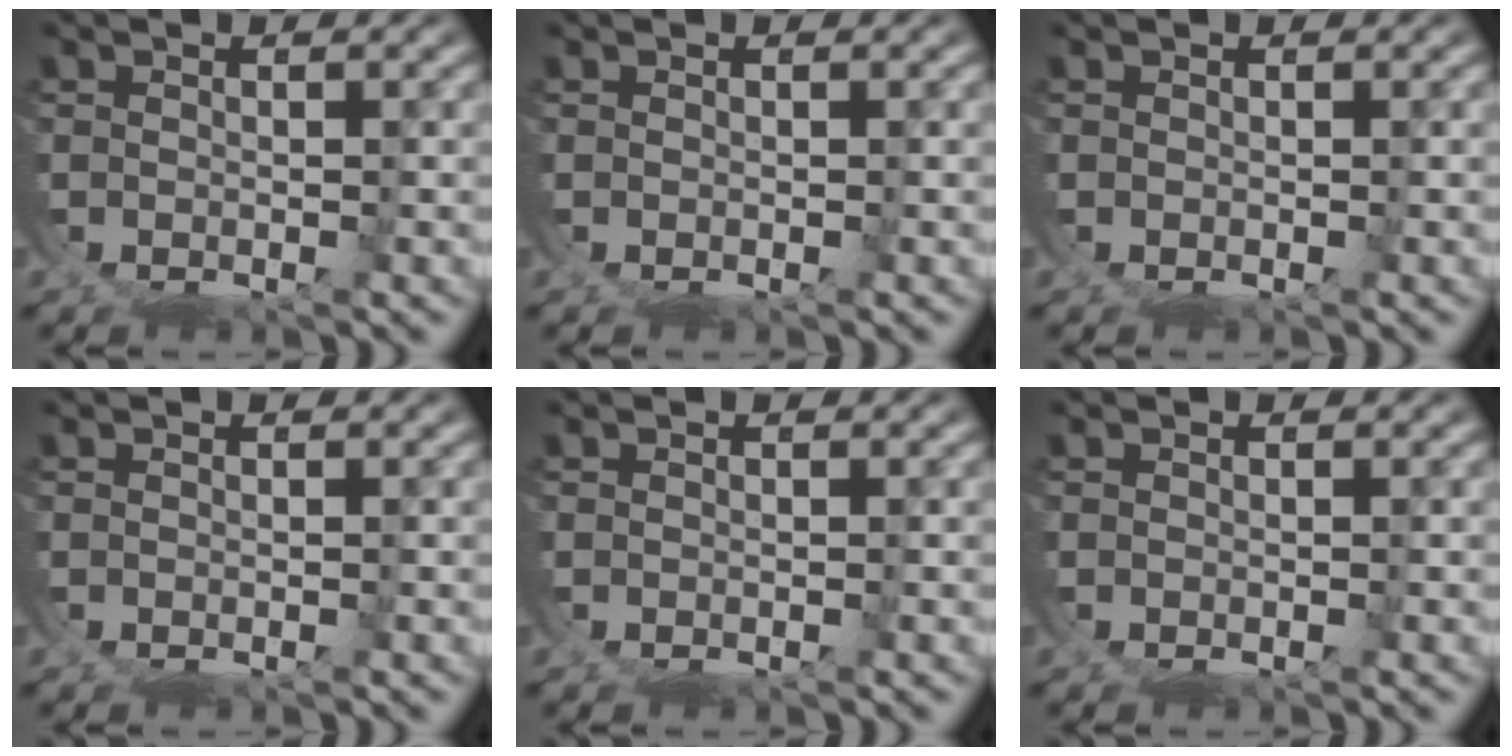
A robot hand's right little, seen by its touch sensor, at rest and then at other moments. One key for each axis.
{"total": 0.0}
{"total": 0.0}
{"total": 0.0}
{"total": 0.0}
{"total": 0.0}